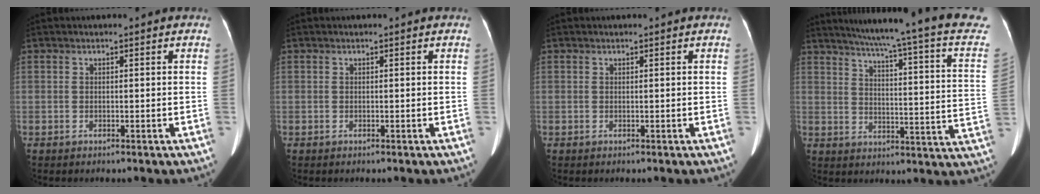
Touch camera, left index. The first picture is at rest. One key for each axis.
{"total": 0.0}
{"total": 0.0}
{"total": 23.4, "fx": 19.2, "fy": -0.1, "fz": 13.3, "tx": -0.193, "ty": -0.055, "tz": 0.222}